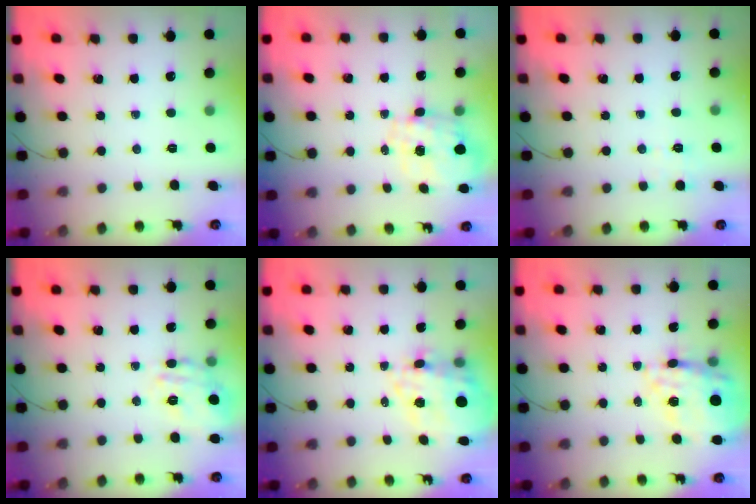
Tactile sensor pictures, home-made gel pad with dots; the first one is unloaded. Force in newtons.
{"total": 1.3, "press": 1.2, "slide": 0.5}
{"total": 2.2, "press": 1.7, "slide": 1.5}
{"total": 6.7, "press": 6.6, "slide": 1.1}
{"total": 16.1, "press": 15.6, "slide": 3.8}
{"total": 15.5, "press": 14.8, "slide": 4.5}